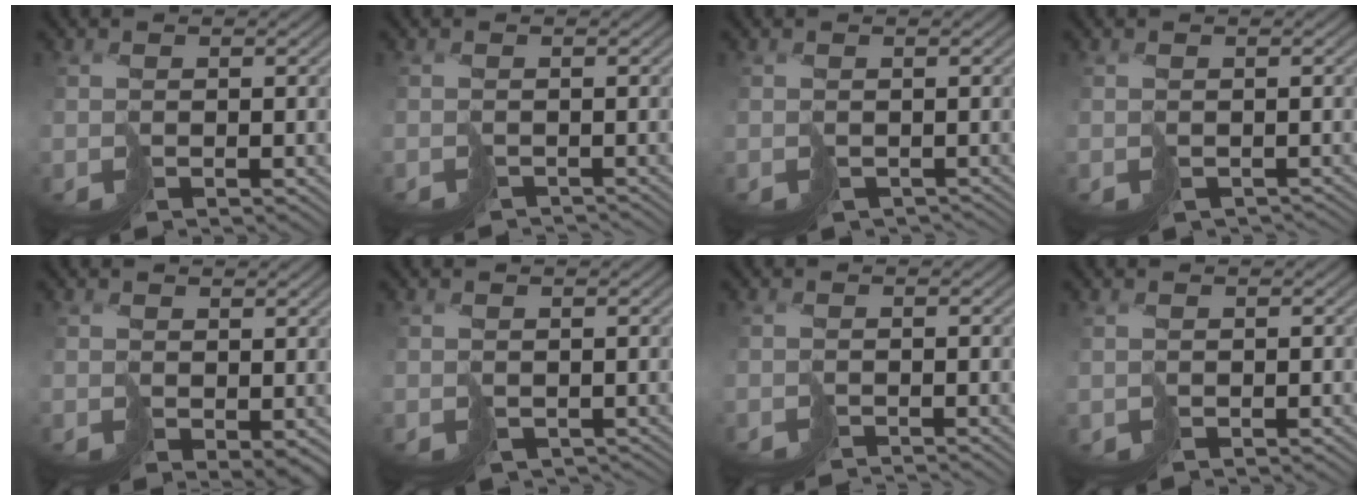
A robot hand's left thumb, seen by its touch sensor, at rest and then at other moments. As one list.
[{"total": 2.0, "force": [-2.0, 0.2, 0.0], "torque": [0.002, -0.010, -0.035]}, {"total": 1.9, "force": [-1.4, 1.2, 0.5], "torque": [-0.002, -0.011, -0.021]}, {"total": 1.7, "force": [-1.1, 1.1, 0.5], "torque": [-0.006, -0.010, -0.014]}, {"total": 3.1, "force": [0.0, 2.0, 2.4], "torque": [-0.047, -0.011, 0.005]}, {"total": 2.0, "force": [-0.9, 1.6, 0.9], "torque": [-0.012, -0.011, -0.009]}, {"total": 2.0, "force": [-1.9, -0.2, 0.1], "torque": [0.005, -0.005, -0.042]}, {"total": 1.0, "force": [0.2, 1.0, 0.1], "torque": [-0.006, -0.005, 0.005]}]